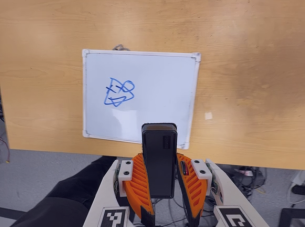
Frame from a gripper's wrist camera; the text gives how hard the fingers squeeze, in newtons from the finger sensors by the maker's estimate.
{"total": 6.8, "left": 5.1, "right": 8.5}